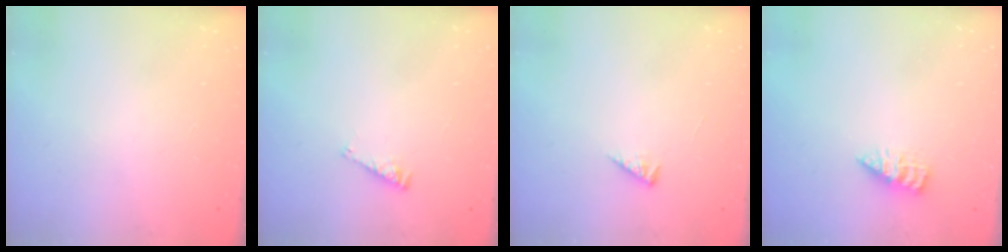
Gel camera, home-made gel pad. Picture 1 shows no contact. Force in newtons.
{"total": 2.6, "press": 2.6, "slide": 0.3}
{"total": 2.1, "press": 2.0, "slide": 0.5}
{"total": 2.9, "press": 2.8, "slide": 0.4}